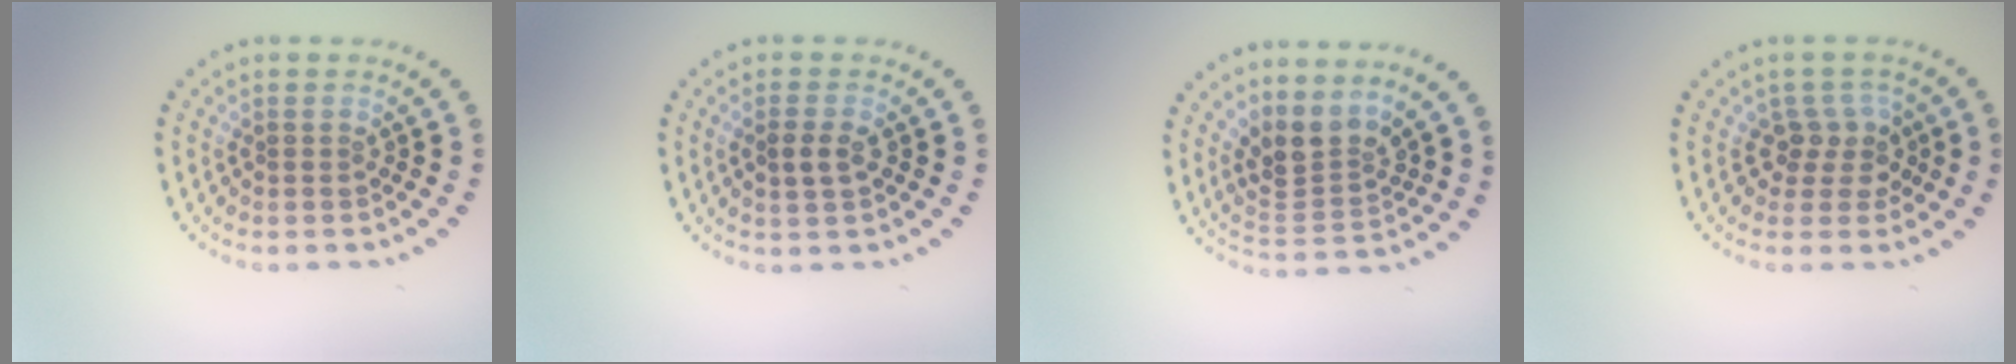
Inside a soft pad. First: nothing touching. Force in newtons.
{"total": 1.9, "press": 1.8, "slide": 0.4}
{"total": 3.3, "press": 2.3, "slide": 2.3}
{"total": 2.7, "press": 2.1, "slide": 1.7}